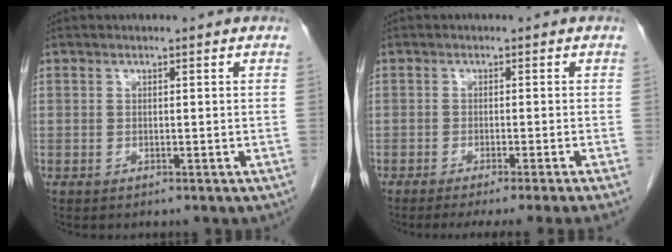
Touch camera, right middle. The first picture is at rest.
{"total": 8.5, "force": [-6.9, -1.9, 4.5], "torque": [-0.032, -0.018, -0.100]}